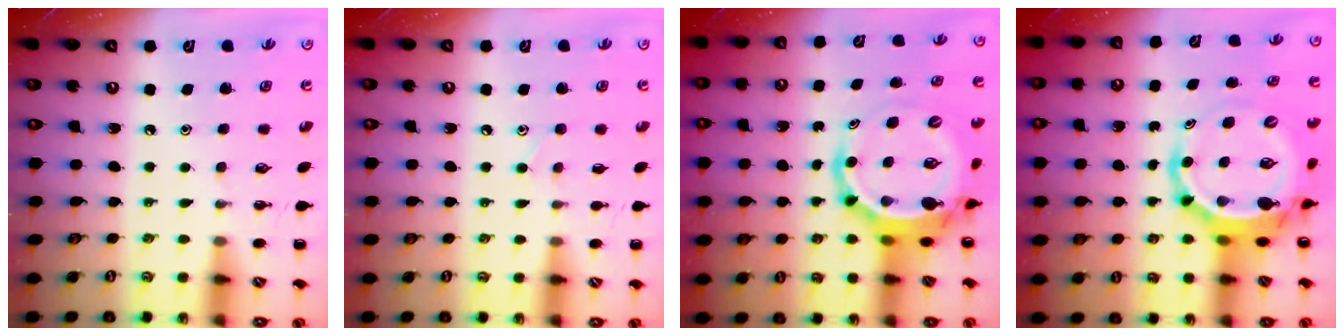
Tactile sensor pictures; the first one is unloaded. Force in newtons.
{"total": 5.4, "press": 5.0, "slide": 1.9}
{"total": 7.1, "press": 6.9, "slide": 1.9}
{"total": 7.1, "press": 6.9, "slide": 1.9}